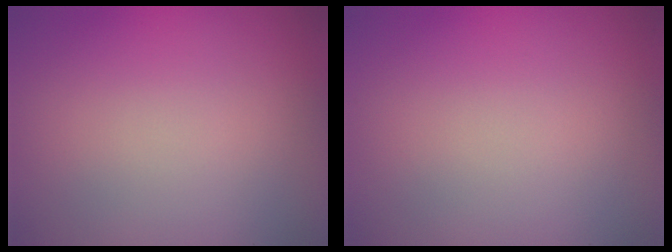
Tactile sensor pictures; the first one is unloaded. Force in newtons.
{"total": 0.0}